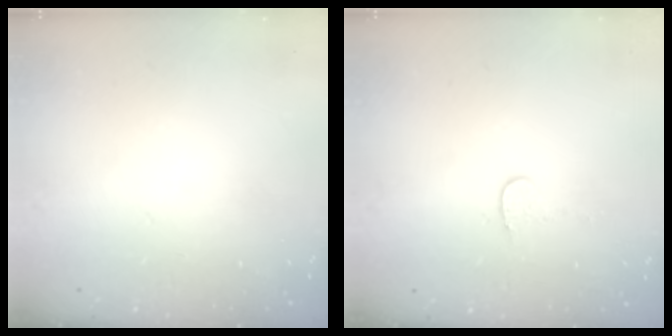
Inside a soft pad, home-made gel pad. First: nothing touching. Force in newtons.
{"total": 5.5, "press": 5.5, "slide": 0.4}